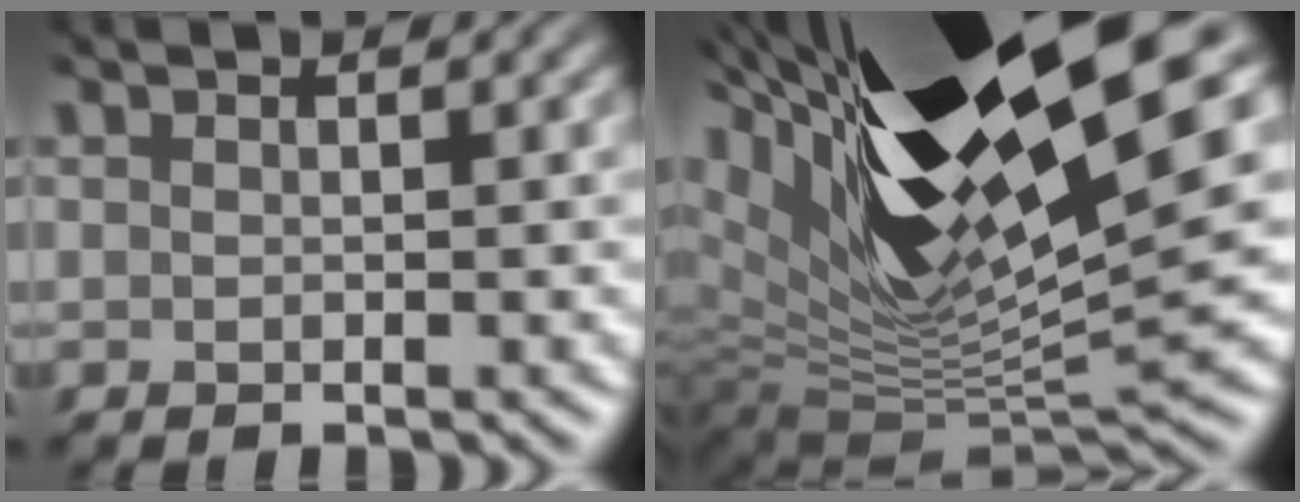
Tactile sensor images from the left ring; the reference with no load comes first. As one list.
[{"total": 18.8, "force": [6.3, 5.6, 16.8], "torque": [-0.283, -0.006, 0.121]}]